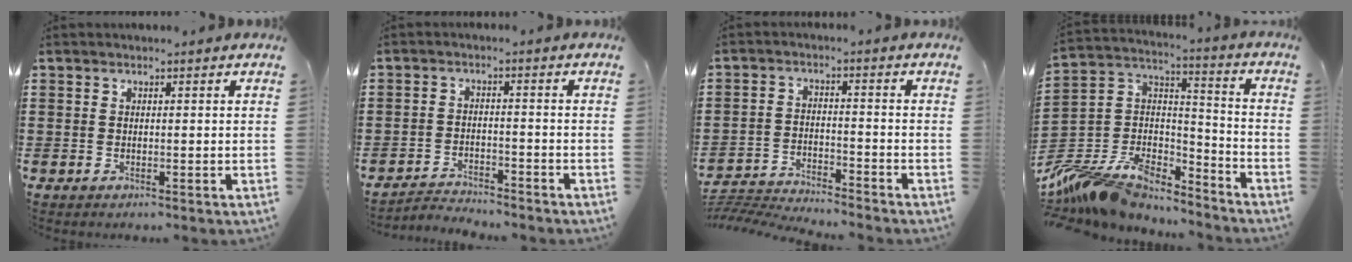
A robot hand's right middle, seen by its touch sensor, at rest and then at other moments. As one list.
[{"total": 2.8, "force": [-2.8, 0.2, 0.2], "torque": [-0.010, 0.003, -0.061]}, {"total": 4.2, "force": [-4.2, 0.2, 0.6], "torque": [-0.029, -0.004, -0.094]}, {"total": 10.4, "force": [-9.1, 4.1, 2.8], "torque": [-0.079, 0.006, -0.184]}]